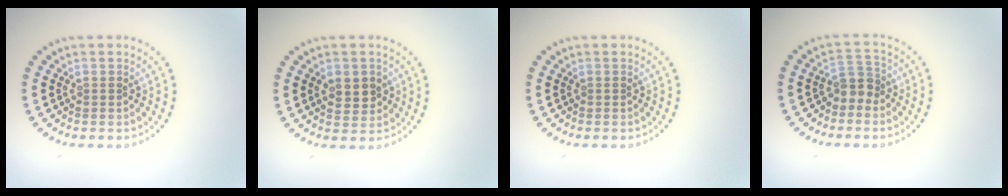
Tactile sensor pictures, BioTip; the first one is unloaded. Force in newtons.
{"total": 2.6, "press": 2.5, "slide": 0.6}
{"total": 0.0}
{"total": 2.1, "press": 1.6, "slide": 1.4}